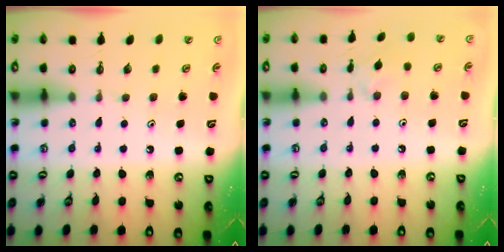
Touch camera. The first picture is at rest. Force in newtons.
{"total": 3.8, "press": 3.7, "slide": 0.7}